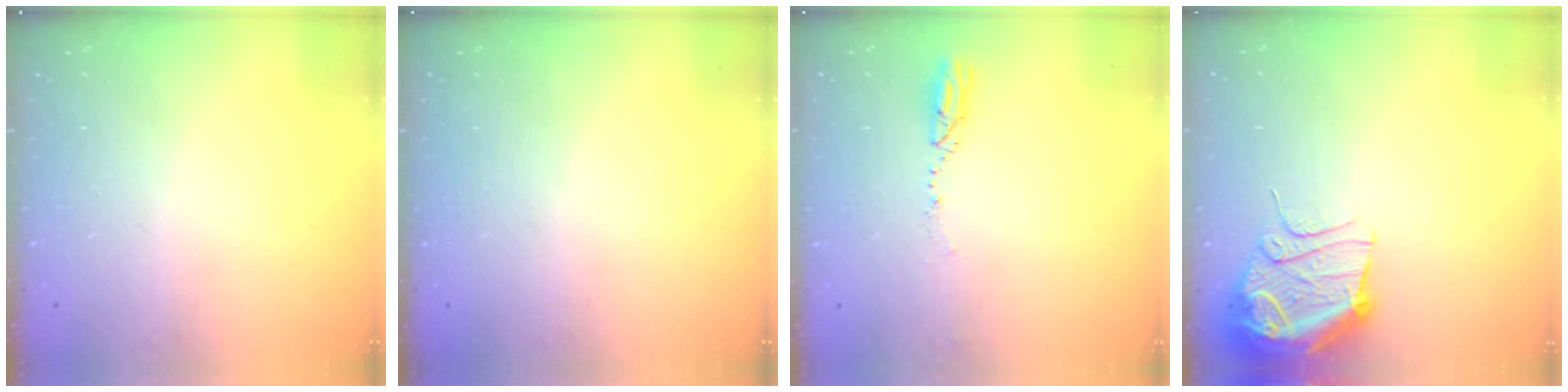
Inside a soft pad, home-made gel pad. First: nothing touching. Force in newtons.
{"total": 0.0}
{"total": 3.1, "press": 3.0, "slide": 0.8}
{"total": 11.7, "press": 11.6, "slide": 1.2}